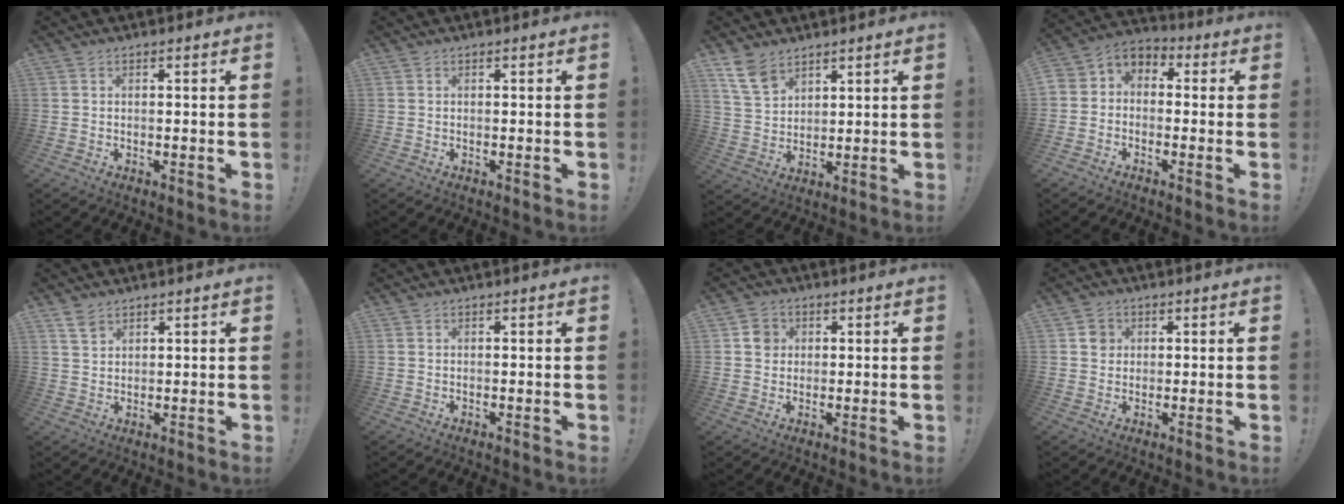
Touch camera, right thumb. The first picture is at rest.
{"total": 0.0}
{"total": 9.0, "force": [6.5, 5.0, 3.8], "torque": [-0.073, -0.033, 0.130]}
{"total": 5.1, "force": [-2.8, 3.9, 1.7], "torque": [-0.029, 0.009, -0.054]}
{"total": 3.4, "force": [2.5, 1.9, 1.5], "torque": [-0.020, -0.014, 0.047]}
{"total": 0.0}
{"total": 4.8, "force": [1.1, 4.5, 1.4], "torque": [-0.007, 0.003, 0.018]}
{"total": 3.6, "force": [0.9, 3.4, 0.8], "torque": [0.000, 0.001, 0.014]}